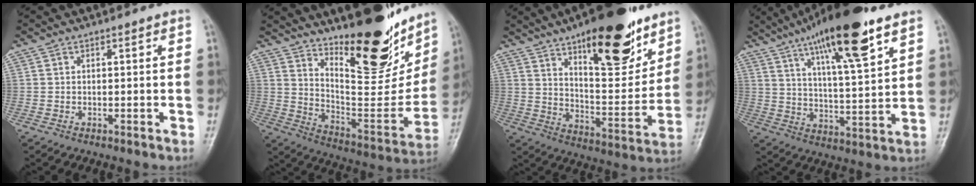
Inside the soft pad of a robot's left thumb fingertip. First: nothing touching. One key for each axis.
{"total": 24.8, "fx": 16.9, "fy": 8.4, "fz": 16.1, "tx": -0.188, "ty": -0.107, "tz": 0.270}
{"total": 21.9, "fx": 13.3, "fy": 7.8, "fz": 15.5, "tx": -0.190, "ty": -0.072, "tz": 0.212}
{"total": 18.9, "fx": 11.5, "fy": 3.9, "fz": 14.5, "tx": -0.225, "ty": -0.041, "tz": 0.191}